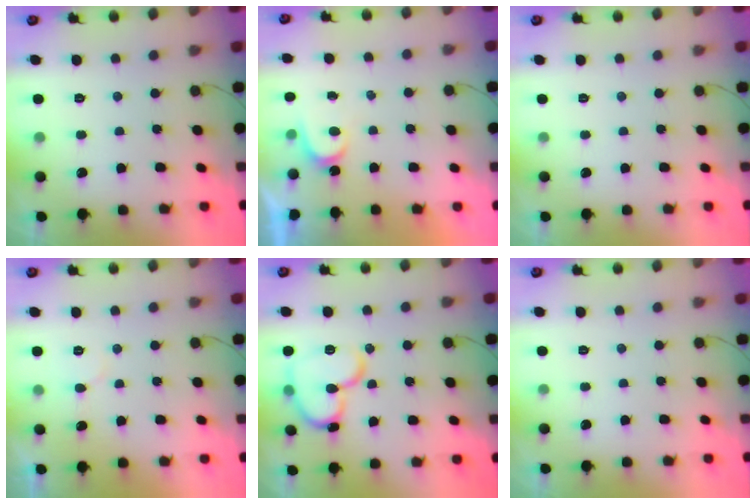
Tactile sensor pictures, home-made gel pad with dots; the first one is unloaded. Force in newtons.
{"total": 3.5, "press": 3.5, "slide": 0.2}
{"total": 0.0}
{"total": 3.8, "press": 3.8, "slide": 0.2}
{"total": 15.3, "press": 15.1, "slide": 2.0}
{"total": 0.0}